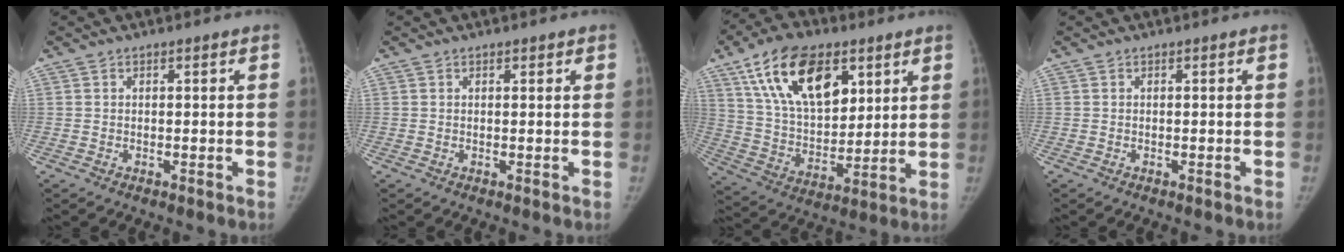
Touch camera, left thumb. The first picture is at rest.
{"total": 0.9, "force": [0.7, 0.5, 0.4], "torque": [-0.002, -0.003, 0.007]}
{"total": 20.8, "force": [10.2, 11.5, 14.0], "torque": [-0.210, -0.036, 0.185]}
{"total": 0.0}